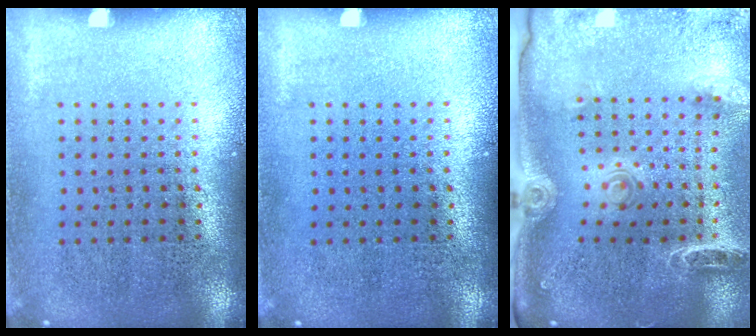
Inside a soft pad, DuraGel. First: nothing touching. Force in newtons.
{"total": 0.0}
{"total": 2.5, "press": 2.0, "slide": 1.5}